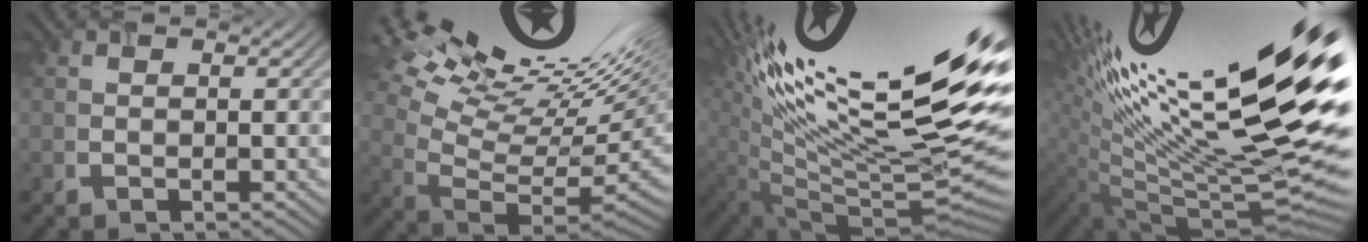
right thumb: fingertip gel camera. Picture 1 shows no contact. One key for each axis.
{"total": 16.9, "fx": 8.8, "fy": 5.3, "fz": 13.4, "tx": -0.214, "ty": 0.045, "tz": 0.153}
{"total": 18.2, "fx": 7.6, "fy": 4.5, "fz": 15.9, "tx": -0.222, "ty": 0.027, "tz": 0.127}
{"total": 20.2, "fx": 7.1, "fy": 5.3, "fz": 18.1, "tx": -0.246, "ty": 0.027, "tz": 0.134}